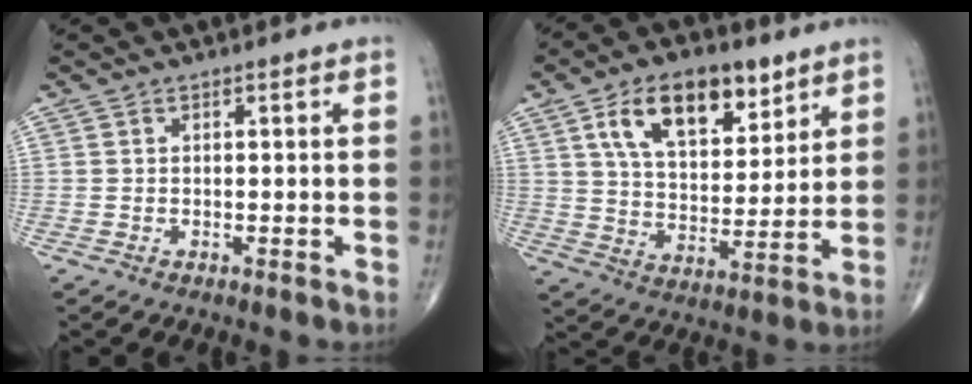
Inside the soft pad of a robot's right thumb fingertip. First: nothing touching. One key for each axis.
{"total": 16.2, "fx": 8.3, "fy": 8.5, "fz": 11.0, "tx": -0.143, "ty": -0.033, "tz": 0.147}